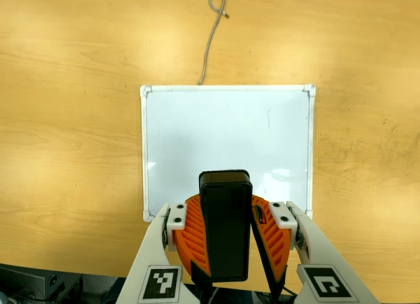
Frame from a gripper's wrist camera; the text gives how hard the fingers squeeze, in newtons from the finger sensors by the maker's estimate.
{"total": 10.3, "left": 10.3, "right": 10.4}